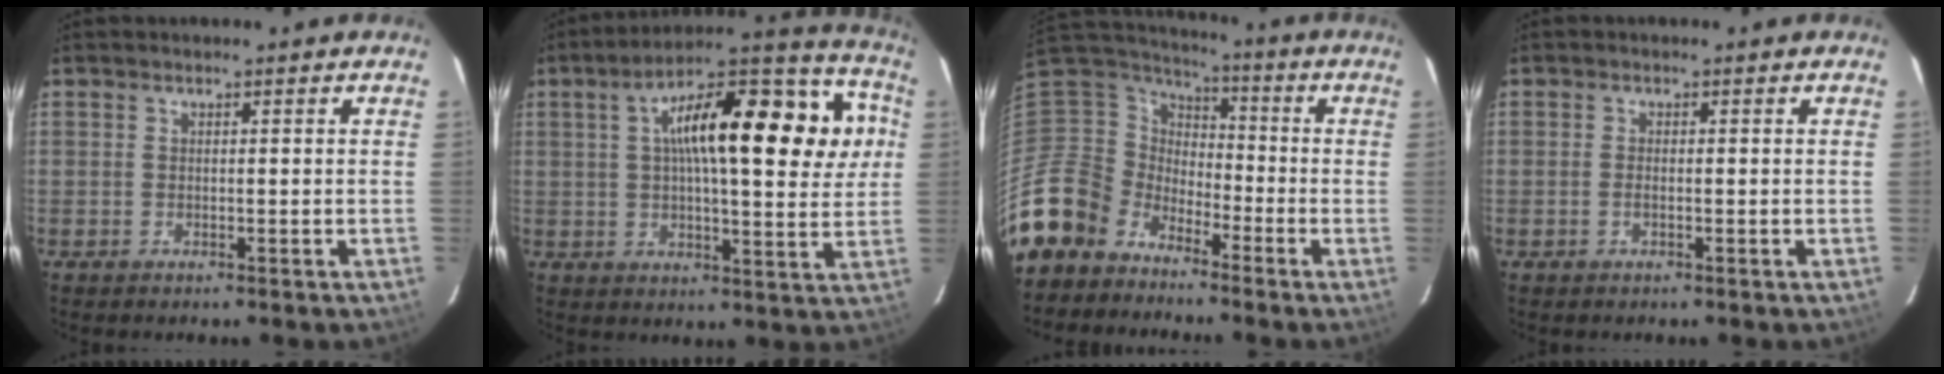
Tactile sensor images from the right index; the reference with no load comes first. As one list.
[{"total": 24.2, "force": [5.4, 8.3, 22.1], "torque": [-0.354, 0.050, 0.071]}, {"total": 11.6, "force": [-8.3, 8.0, 1.0], "torque": [-0.052, 0.032, -0.175]}, {"total": 0.9, "force": [-0.4, 0.3, 0.7], "torque": [-0.016, 0.002, -0.007]}]